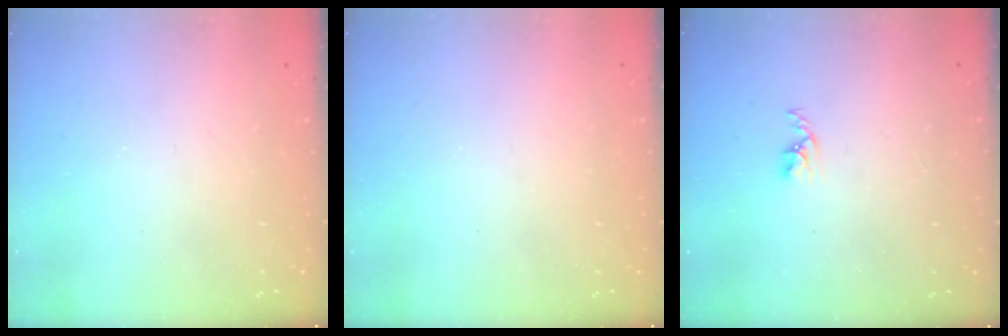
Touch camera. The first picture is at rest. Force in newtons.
{"total": 0.0}
{"total": 2.5, "press": 2.5, "slide": 0.4}